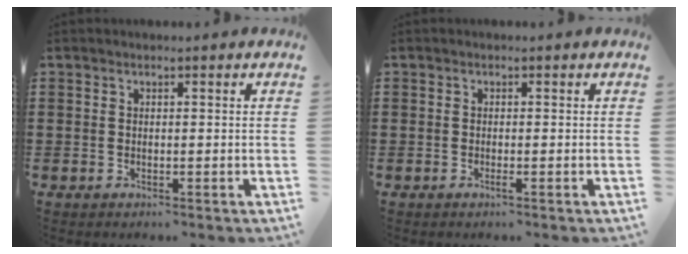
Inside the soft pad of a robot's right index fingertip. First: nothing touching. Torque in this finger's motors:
{"motor_torque": [0.22, 0.22, 0.00, 0.02]}